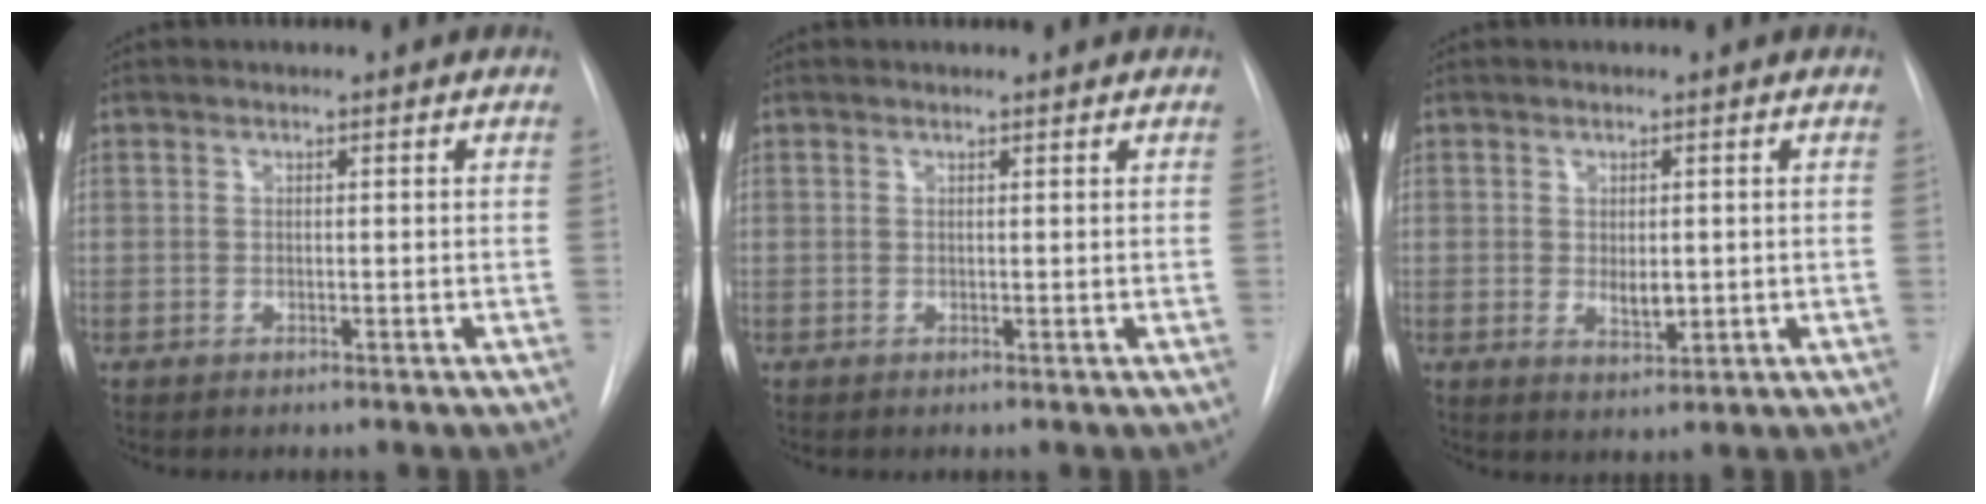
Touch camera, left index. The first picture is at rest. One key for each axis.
{"total": 1.3, "fx": 1.2, "fy": 0.2, "fz": 0.0, "tx": -0.010, "ty": 0.007, "tz": 0.017}
{"total": 2.7, "fx": 0.2, "fy": 1.4, "fz": 2.3, "tx": -0.039, "ty": -0.009, "tz": 0.011}